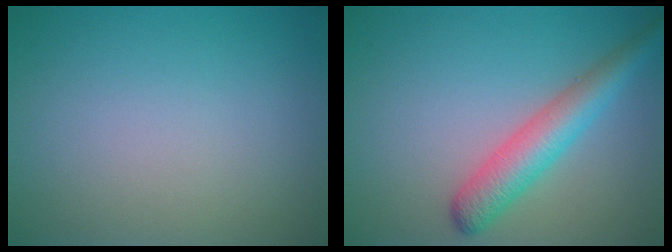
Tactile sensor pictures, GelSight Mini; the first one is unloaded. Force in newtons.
{"total": 4.4, "press": 4.4, "slide": 0.1}